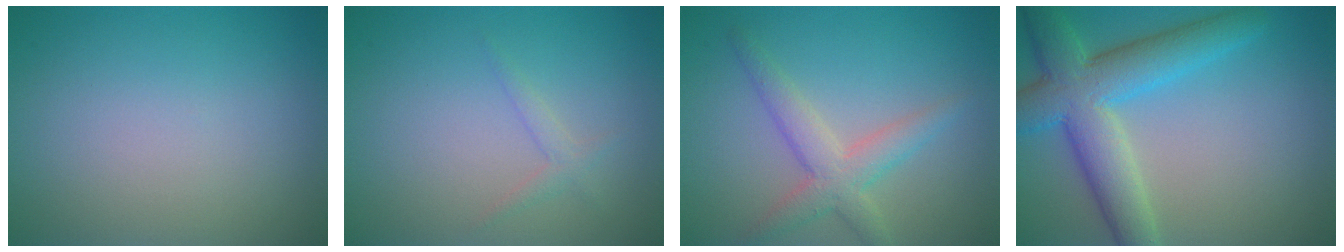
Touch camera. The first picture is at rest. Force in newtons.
{"total": 1.1, "press": 1.1, "slide": 0.1}
{"total": 3.6, "press": 3.6, "slide": 0.2}
{"total": 7.6, "press": 7.6, "slide": 0.3}